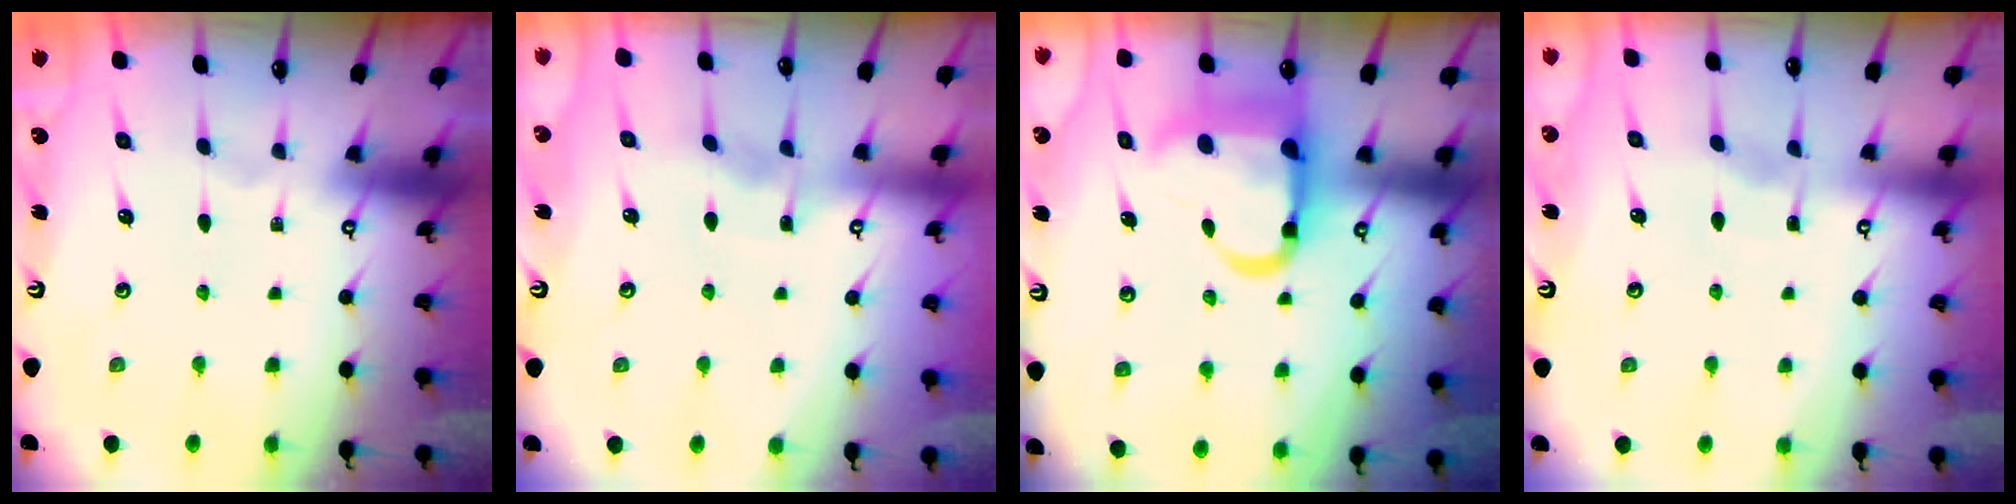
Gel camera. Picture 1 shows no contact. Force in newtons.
{"total": 3.9, "press": 3.9, "slide": 0.6}
{"total": 15.0, "press": 14.9, "slide": 1.6}
{"total": 2.8, "press": 2.7, "slide": 0.5}